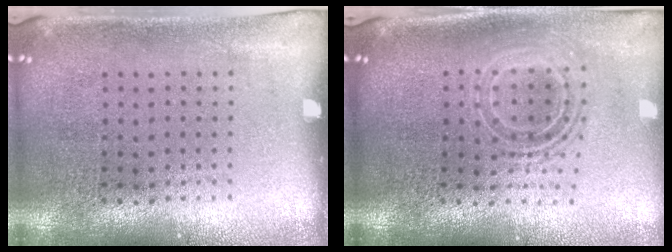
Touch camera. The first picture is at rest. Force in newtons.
{"total": 2.0, "press": 1.5, "slide": 1.3}